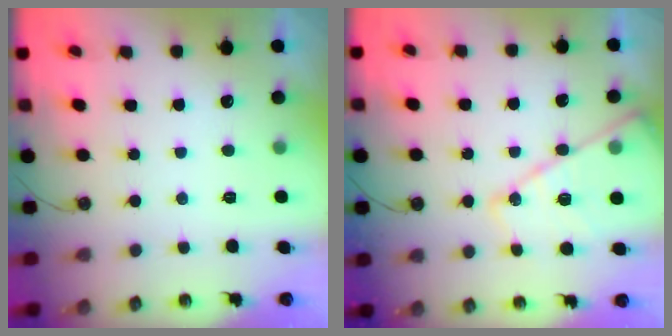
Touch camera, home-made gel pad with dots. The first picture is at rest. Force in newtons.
{"total": 16.2, "press": 16.2, "slide": 1.2}